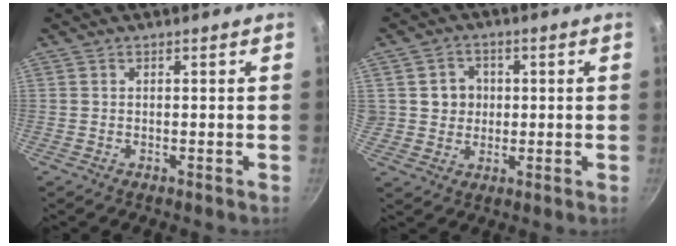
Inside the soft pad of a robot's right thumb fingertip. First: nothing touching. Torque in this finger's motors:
{"motor_torque": [-0.62, 0.90, 0.38, 0.24, 0.12]}